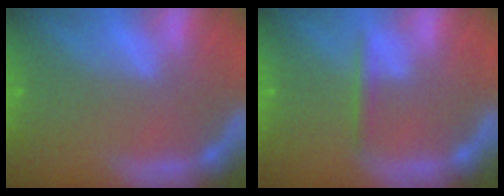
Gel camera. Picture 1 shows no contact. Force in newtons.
{"total": 1.4}